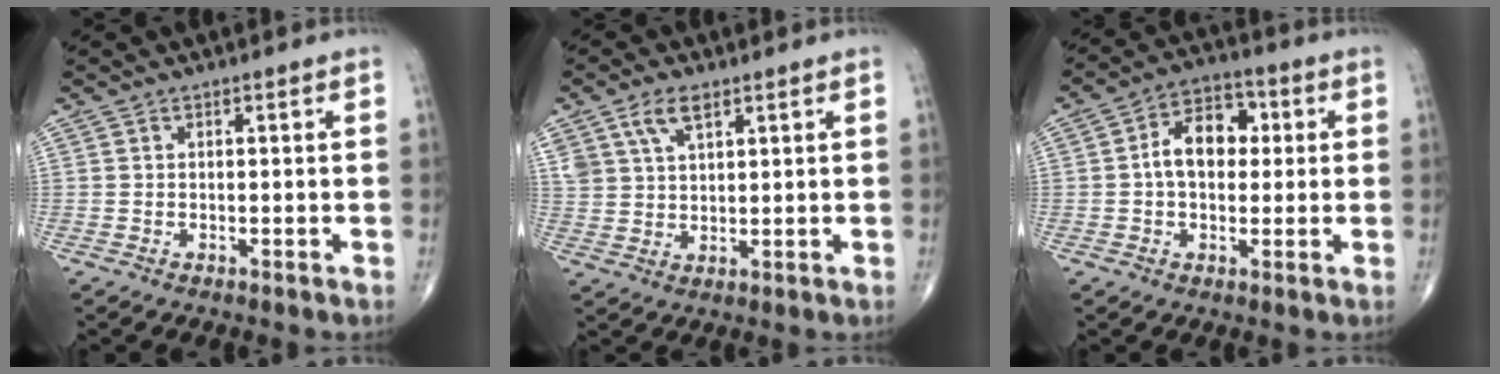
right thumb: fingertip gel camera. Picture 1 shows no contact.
{"total": 6.3, "force": [3.6, 3.2, 4.0], "torque": [-0.070, -0.008, 0.073]}
{"total": 9.6, "force": [0.9, 6.5, 6.9], "torque": [-0.091, 0.025, 0.007]}